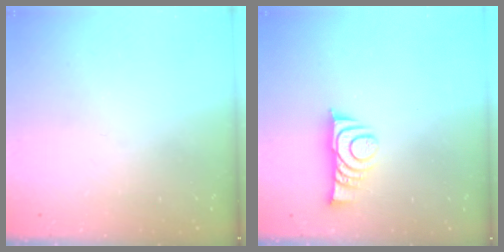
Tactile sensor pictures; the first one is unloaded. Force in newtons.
{"total": 9.0, "press": 9.0, "slide": 0.7}